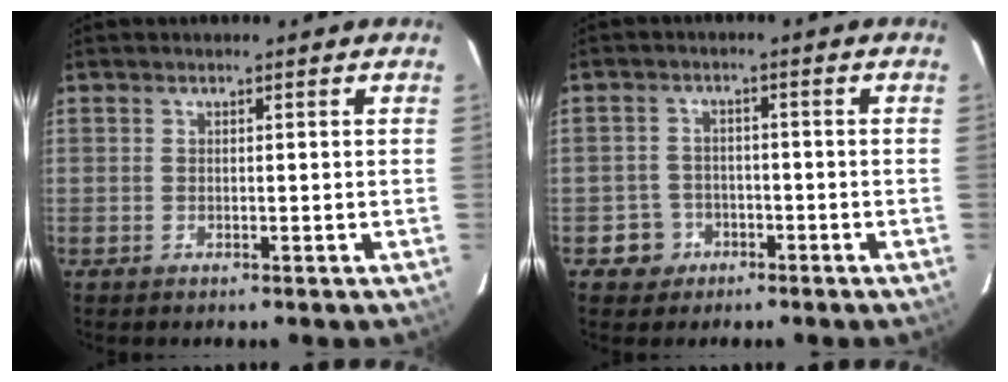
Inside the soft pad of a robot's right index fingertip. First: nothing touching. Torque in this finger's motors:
{"motor_torque": [-0.47, -0.16, -0.90, -0.21]}